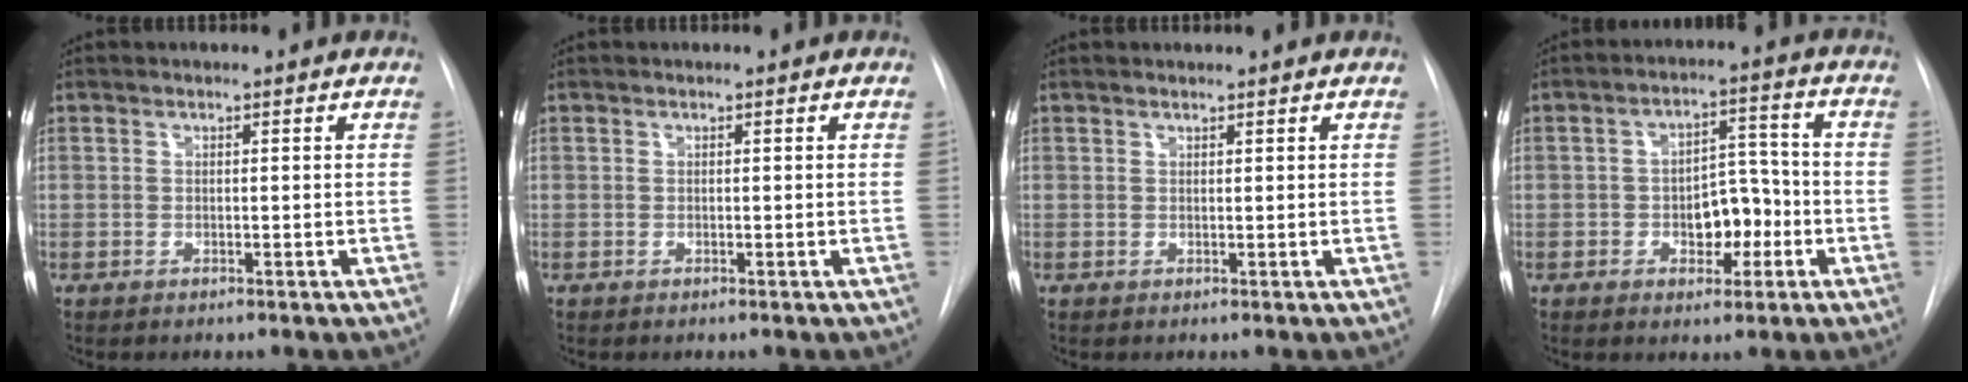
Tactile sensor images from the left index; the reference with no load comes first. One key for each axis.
{"total": 0.0}
{"total": 0.7, "fx": 0.7, "fy": -0.1, "fz": 0.2, "tx": -0.004, "ty": 0.008, "tz": 0.015}
{"total": 7.1, "fx": -2.3, "fy": 4.0, "fz": 5.4, "tx": -0.074, "ty": 0.022, "tz": -0.032}